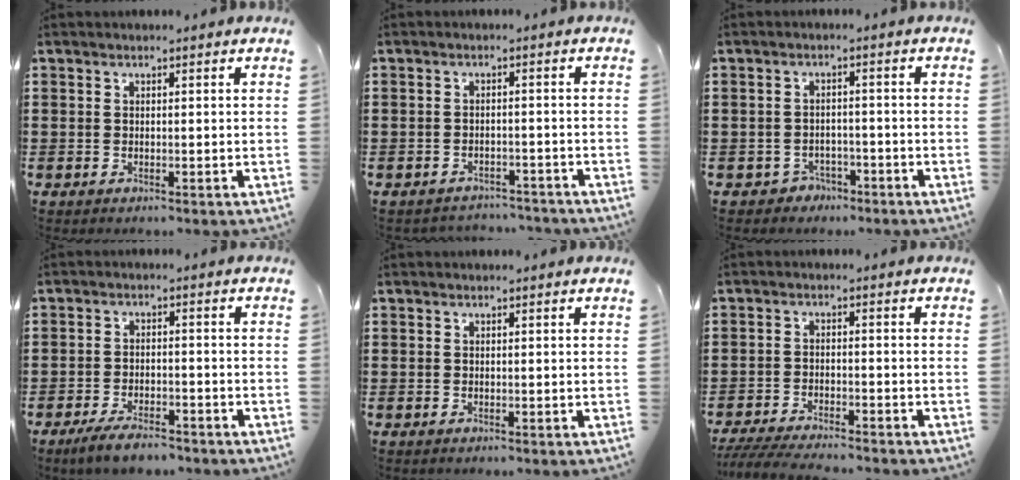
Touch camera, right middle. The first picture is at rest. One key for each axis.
{"total": 2.2, "fx": -2.1, "fy": 0.4, "fz": -0.1, "tx": -0.006, "ty": 0.000, "tz": -0.048}
{"total": 2.2, "fx": -1.9, "fy": 1.0, "fz": 0.0, "tx": -0.010, "ty": 0.001, "tz": -0.044}
{"total": 4.2, "fx": -3.7, "fy": 0.9, "fz": 1.7, "tx": -0.034, "ty": 0.002, "tz": -0.073}
{"total": 0.0}
{"total": 4.3, "fx": -4.1, "fy": 0.1, "fz": 1.2, "tx": -0.033, "ty": -0.011, "tz": -0.086}